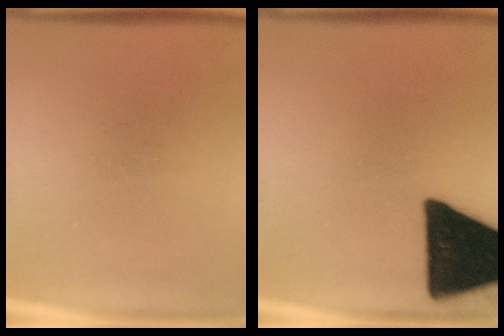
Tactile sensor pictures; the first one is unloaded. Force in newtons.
{"total": 19.1}